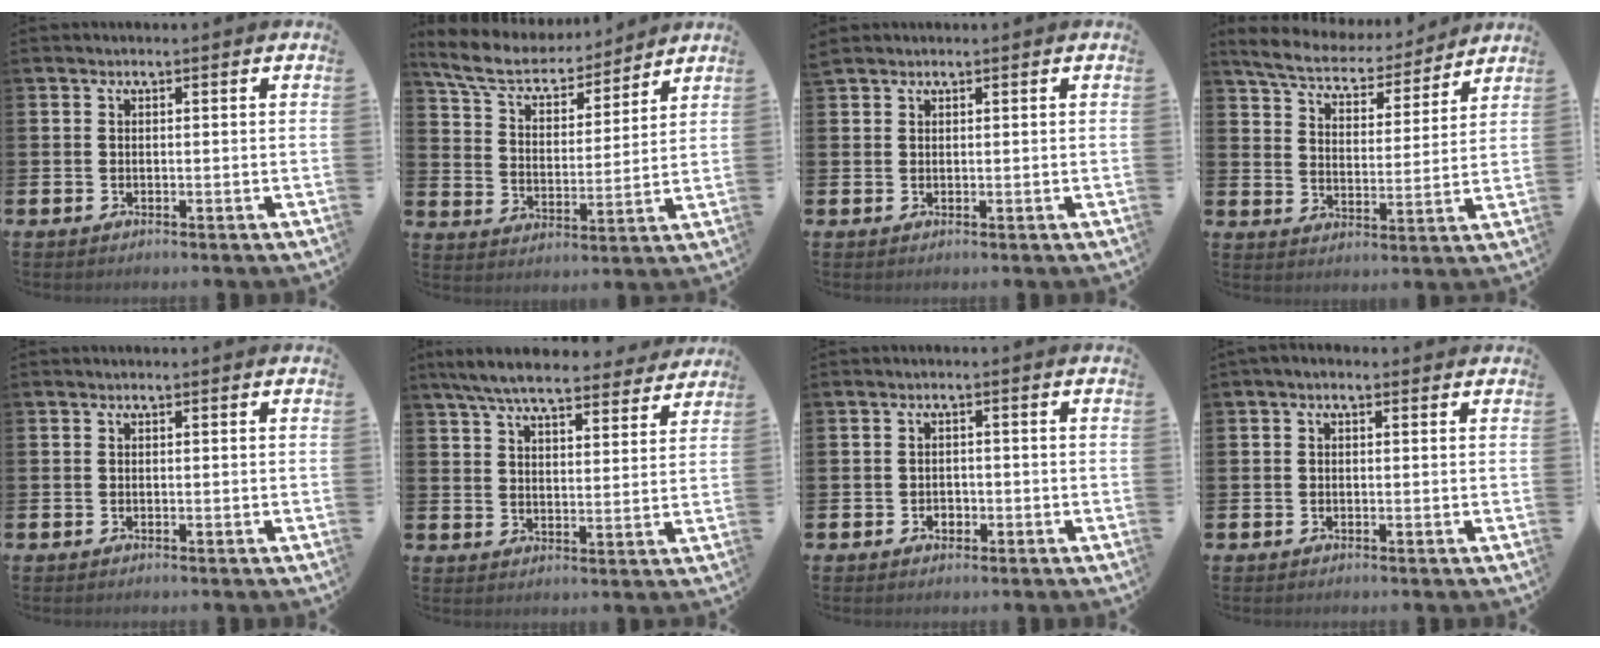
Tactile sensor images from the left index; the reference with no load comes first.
{"total": 8.5, "force": [7.7, 2.4, 2.5], "torque": [-0.085, -0.050, 0.137]}
{"total": 1.2, "force": [1.2, 0.4, 0.1], "torque": [0.008, -0.002, 0.020]}
{"total": 6.9, "force": [6.5, 1.4, 1.6], "torque": [-0.061, -0.048, 0.112]}
{"total": 0.0}
{"total": 7.6, "force": [7.0, 1.6, 2.6], "torque": [-0.062, -0.039, 0.122]}
{"total": 1.4, "force": [-0.6, 1.2, 0.5], "torque": [-0.003, 0.000, -0.015]}
{"total": 0.7, "force": [0.0, 0.4, 0.6], "torque": [0.001, 0.002, -0.004]}